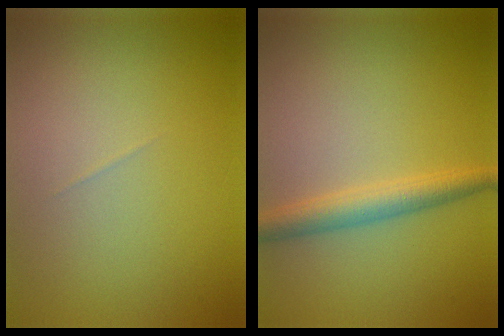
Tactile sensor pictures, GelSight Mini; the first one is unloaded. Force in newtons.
{"total": 3.0, "press": 3.0, "slide": 0.1}